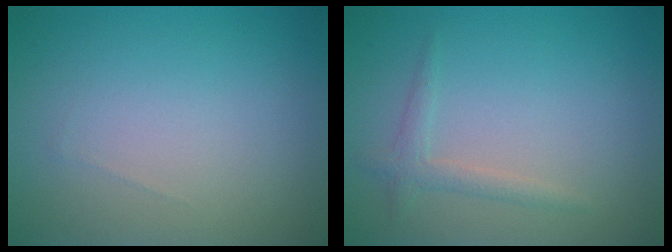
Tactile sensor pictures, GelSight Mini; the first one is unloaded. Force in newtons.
{"total": 1.5, "press": 1.5, "slide": 0.0}